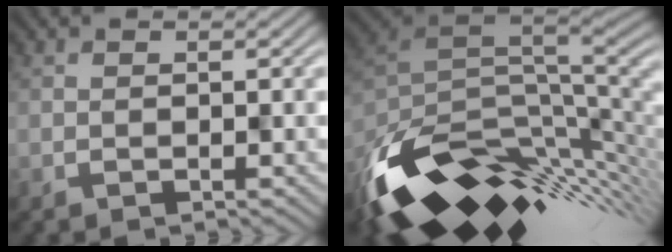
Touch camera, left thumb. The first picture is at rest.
{"total": 15.1, "force": [-5.6, 7.1, 12.1], "torque": [-0.237, -0.017, -0.100]}